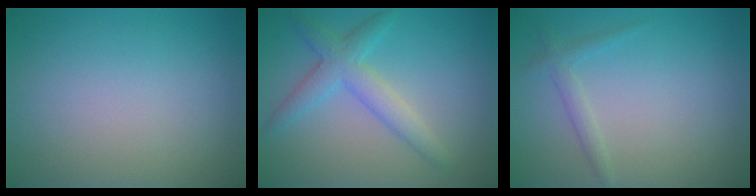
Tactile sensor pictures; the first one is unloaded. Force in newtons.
{"total": 3.4, "press": 3.4, "slide": 0.1}
{"total": 1.4, "press": 1.4, "slide": 0.0}